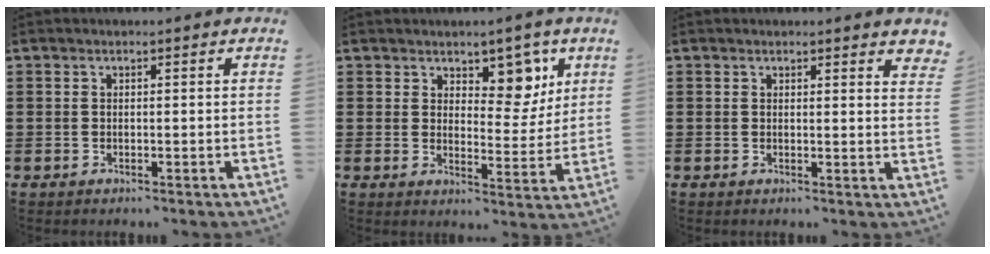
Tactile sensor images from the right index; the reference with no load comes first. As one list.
[{"total": 7.1, "force": [4.7, 4.1, 3.4], "torque": [-0.059, -0.016, 0.078]}, {"total": 1.2, "force": [1.2, 0.2, 0.2], "torque": [0.001, -0.002, 0.021]}]